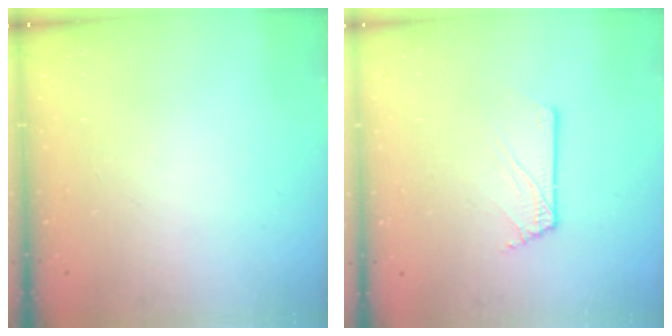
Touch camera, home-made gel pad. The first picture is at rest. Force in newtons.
{"total": 1.4, "press": 1.4, "slide": 0.1}